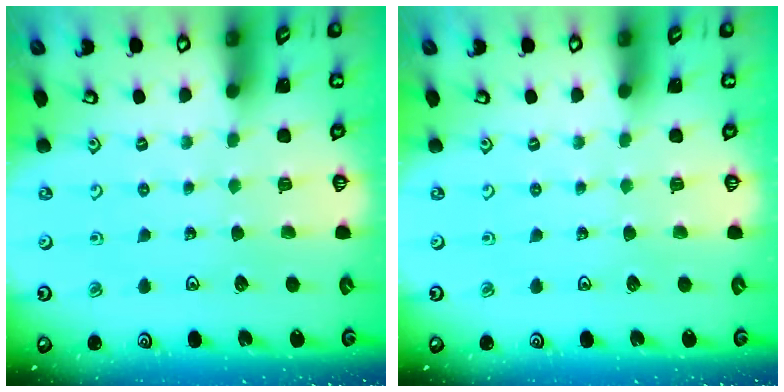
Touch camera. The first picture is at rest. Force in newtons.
{"total": 0.0}